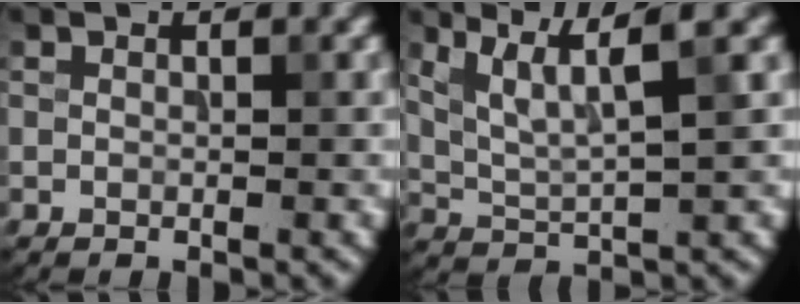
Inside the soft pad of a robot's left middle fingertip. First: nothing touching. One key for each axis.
{"total": 4.9, "fx": 2.6, "fy": 0.8, "fz": 4.1, "tx": -0.079, "ty": 0.000, "tz": 0.056}